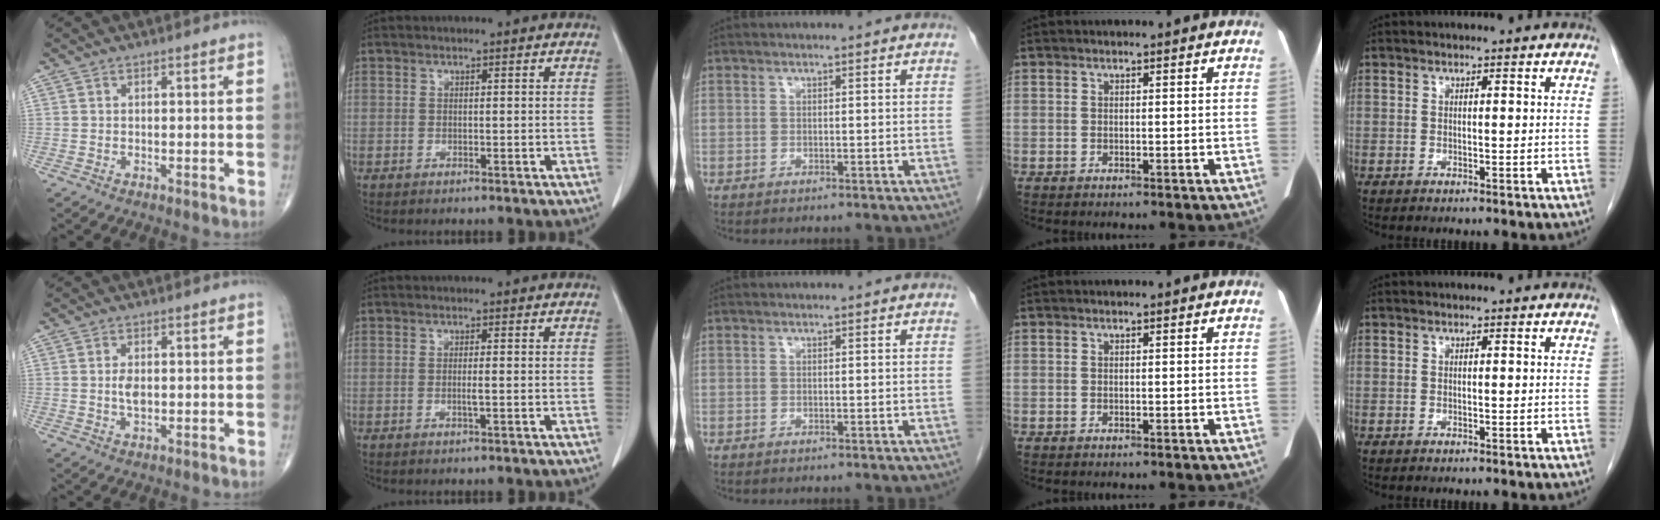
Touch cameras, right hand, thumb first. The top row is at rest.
{"thumb": {"total": 3.0, "force": [0.0, 1.7, 2.5], "torque": [-0.046, -0.002, 0.000]}, "index": {"total": 1.2, "force": [-0.3, -0.1, 1.2], "torque": [-0.025, -0.003, -0.005]}}